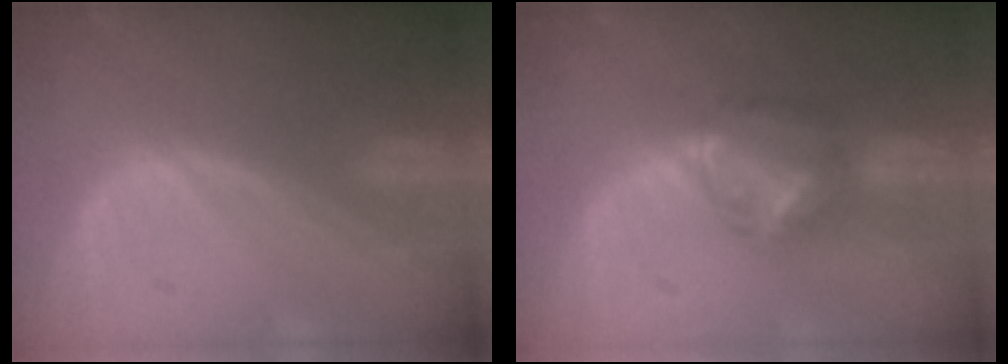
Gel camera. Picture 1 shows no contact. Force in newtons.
{"total": 6.2, "press": 6.0, "slide": 1.5}